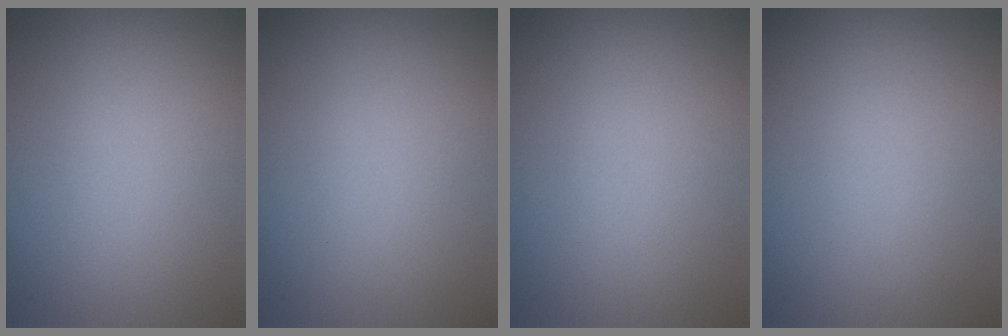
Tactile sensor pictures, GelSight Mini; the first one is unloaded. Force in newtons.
{"total": 0.0}
{"total": 0.0}
{"total": 0.0}